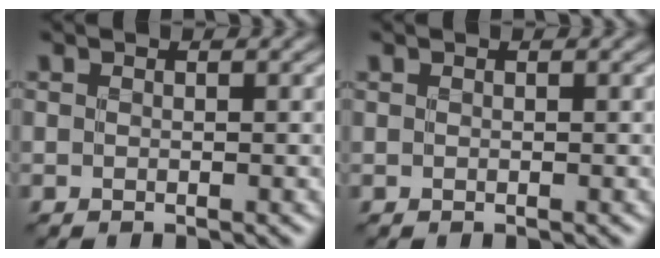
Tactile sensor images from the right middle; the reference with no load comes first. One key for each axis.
{"total": 0.0}